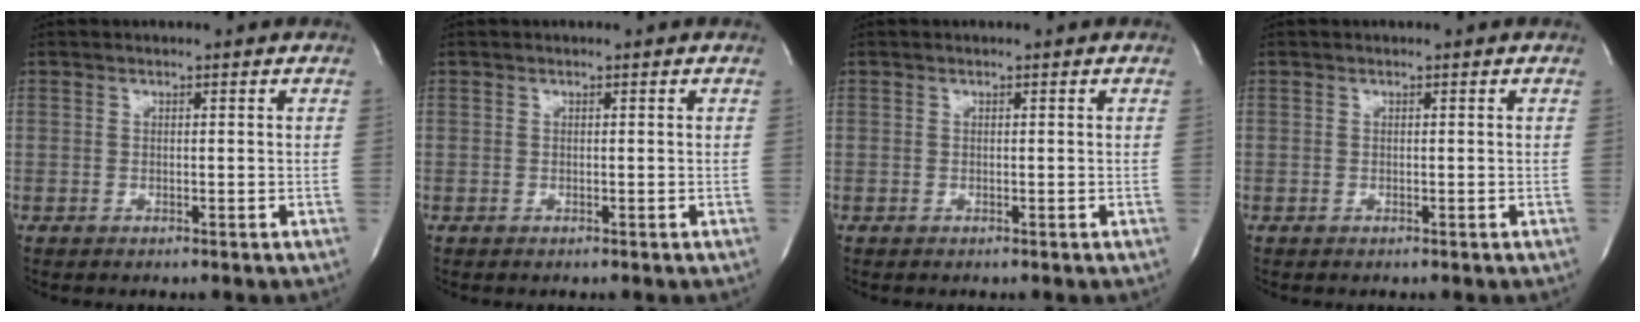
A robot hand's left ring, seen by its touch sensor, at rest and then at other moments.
{"total": 0.0}
{"total": 0.0}
{"total": 0.0}